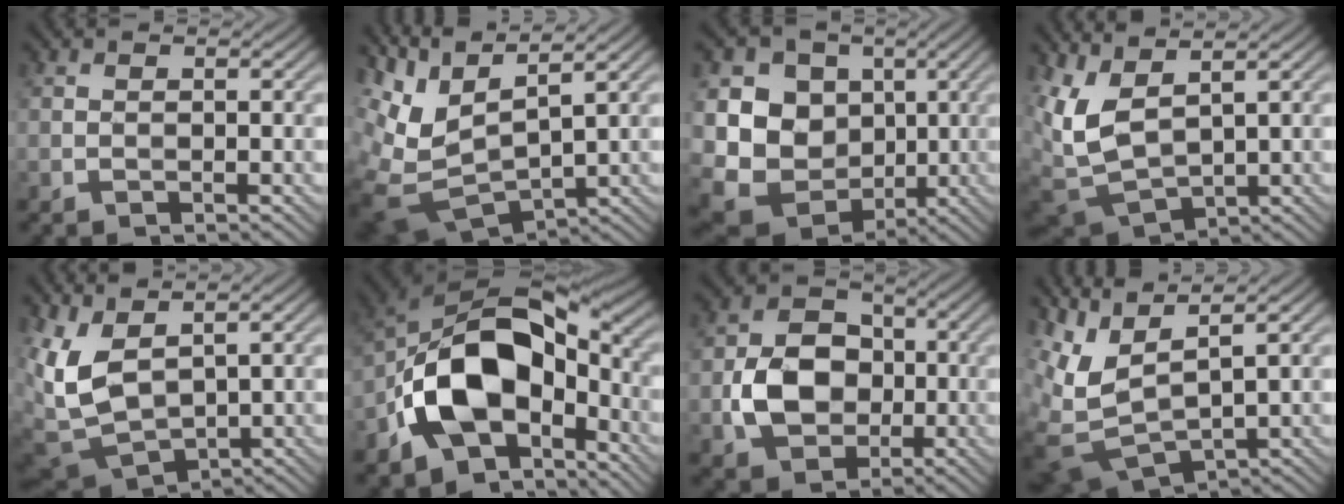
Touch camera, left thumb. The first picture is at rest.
{"total": 9.7, "force": [4.2, 4.0, 7.8], "torque": [-0.211, -0.007, 0.098]}
{"total": 13.6, "force": [1.0, 12.0, 6.2], "torque": [-0.180, -0.002, 0.014]}
{"total": 8.5, "force": [3.2, 4.3, 6.7], "torque": [-0.185, -0.009, 0.067]}
{"total": 8.8, "force": [2.4, 4.8, 7.0], "torque": [-0.198, -0.012, 0.048]}
{"total": 14.4, "force": [-5.0, 8.9, 10.2], "torque": [-0.180, -0.007, -0.100]}
{"total": 8.2, "force": [-1.4, 6.6, 4.7], "torque": [-0.094, -0.002, -0.034]}
{"total": 8.3, "force": [4.1, 2.8, 6.7], "torque": [-0.179, 0.000, 0.087]}